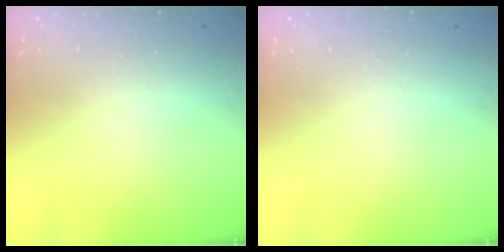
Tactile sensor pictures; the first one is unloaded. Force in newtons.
{"total": 0.0}